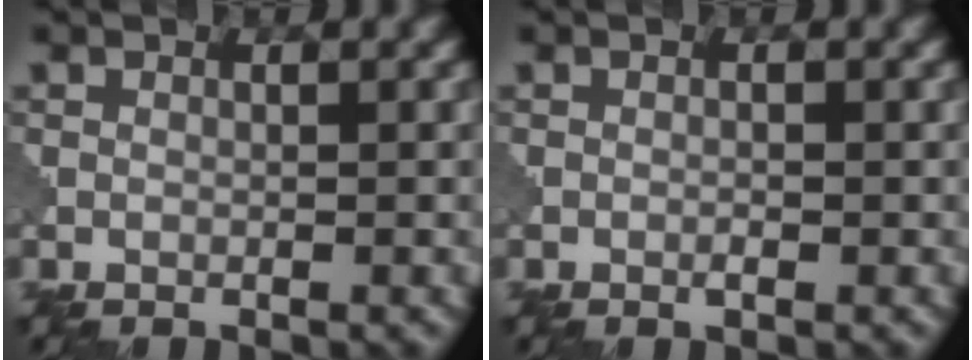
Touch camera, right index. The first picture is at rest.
{"total": 0.6, "force": [-0.3, 0.1, 0.5], "torque": [-0.012, 0.000, -0.005]}